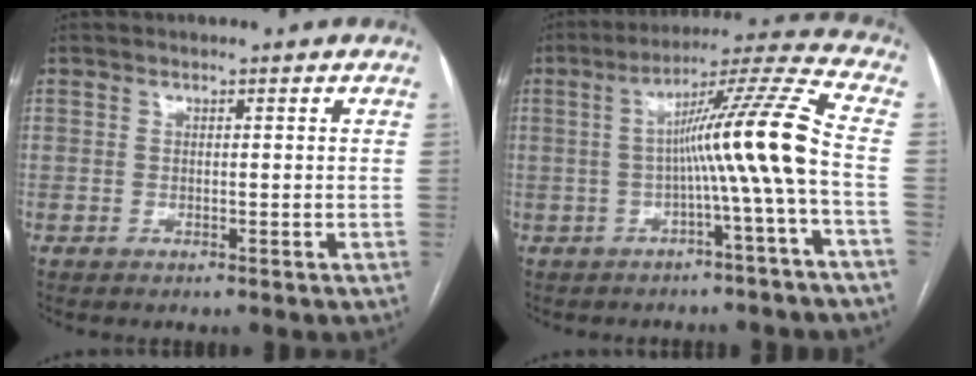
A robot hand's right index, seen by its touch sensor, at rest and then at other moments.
{"total": 11.5, "force": [-1.7, -2.4, 11.1], "torque": [-0.172, 0.020, -0.027]}